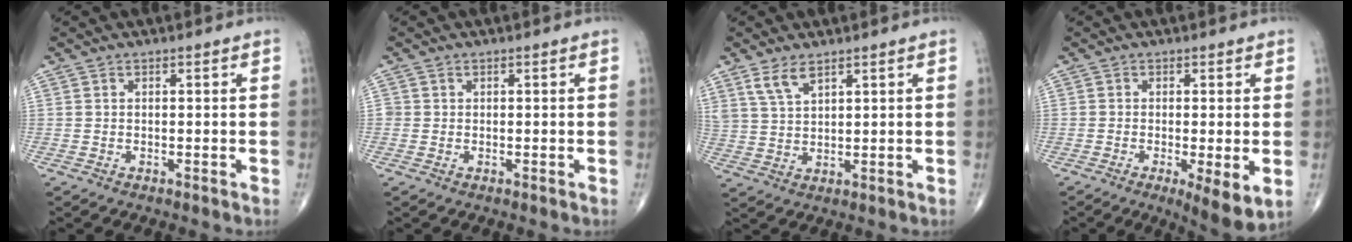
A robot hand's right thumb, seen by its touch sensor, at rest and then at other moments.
{"total": 0.6, "force": [0.0, 0.6, 0.0], "torque": [0.006, 0.003, 0.000]}
{"total": 4.6, "force": [3.2, 1.8, 2.8], "torque": [-0.057, -0.014, 0.072]}
{"total": 6.8, "force": [-1.8, 1.7, 6.3], "torque": [-0.103, -0.021, -0.028]}